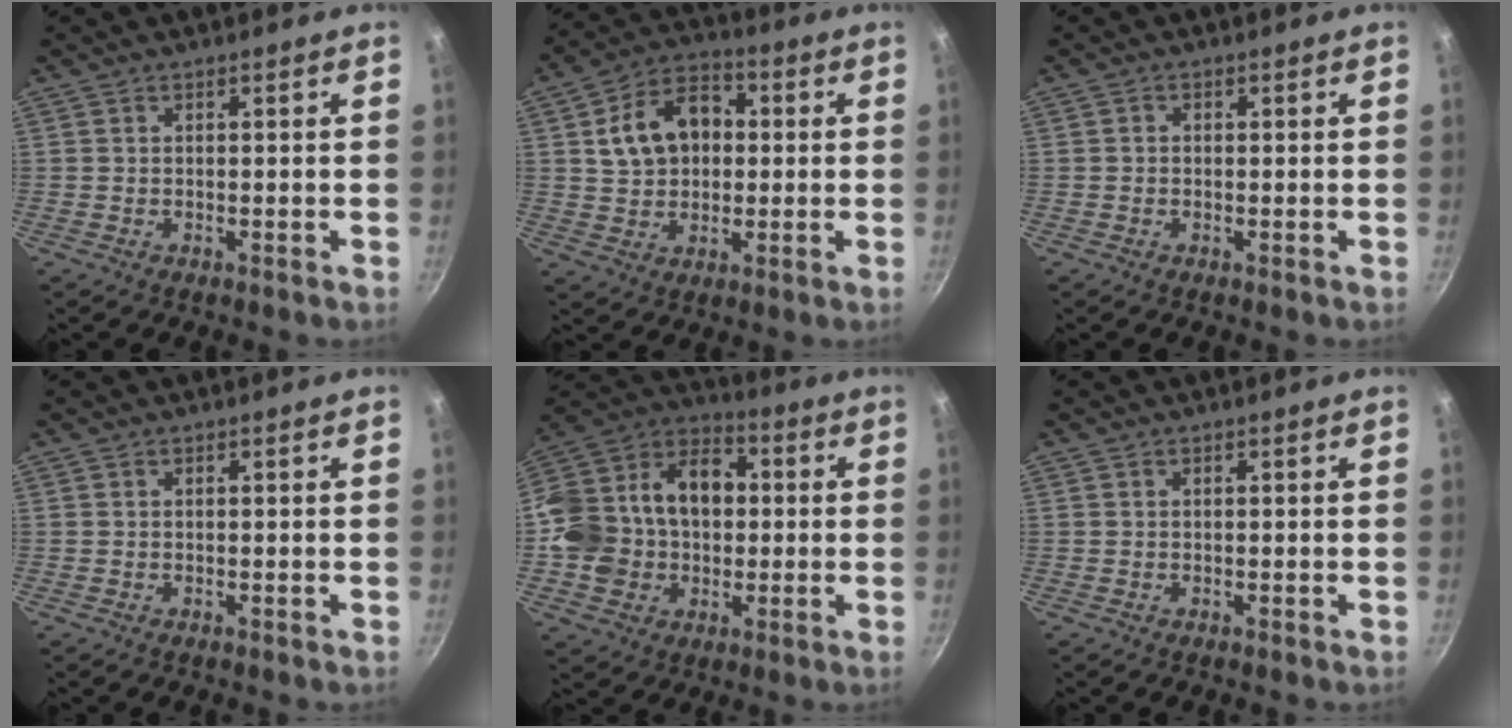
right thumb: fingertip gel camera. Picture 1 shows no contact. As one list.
[{"total": 12.6, "force": [2.1, 9.1, 8.5], "torque": [-0.119, 0.017, 0.031]}, {"total": 0.6, "force": [0.0, 0.6, 0.2], "torque": [0.002, 0.002, -0.003]}, {"total": 0.0}, {"total": 21.5, "force": [-0.2, 16.2, 14.0], "torque": [-0.258, 0.038, -0.003]}, {"total": 0.0}]